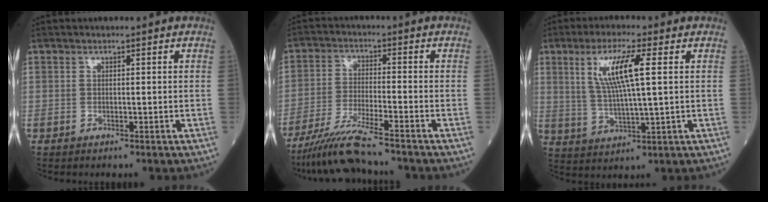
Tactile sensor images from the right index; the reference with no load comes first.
{"total": 8.4, "force": [-7.1, -0.3, 4.5], "torque": [-0.088, -0.031, -0.134]}
{"total": 9.1, "force": [2.7, 0.6, 8.7], "torque": [-0.176, 0.003, 0.054]}